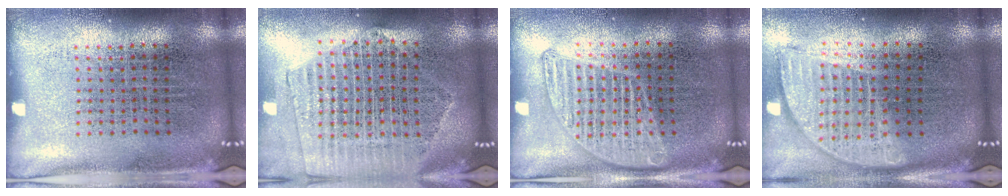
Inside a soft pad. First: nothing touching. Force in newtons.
{"total": 2.1, "press": 1.9, "slide": 0.9}
{"total": 1.3, "press": 1.3, "slide": 0.1}
{"total": 1.8, "press": 1.5, "slide": 1.0}